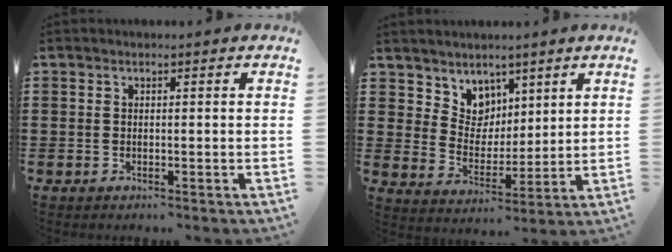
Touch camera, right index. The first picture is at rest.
{"total": 5.7, "force": [4.0, 4.1, -0.2], "torque": [-0.032, -0.017, 0.075]}